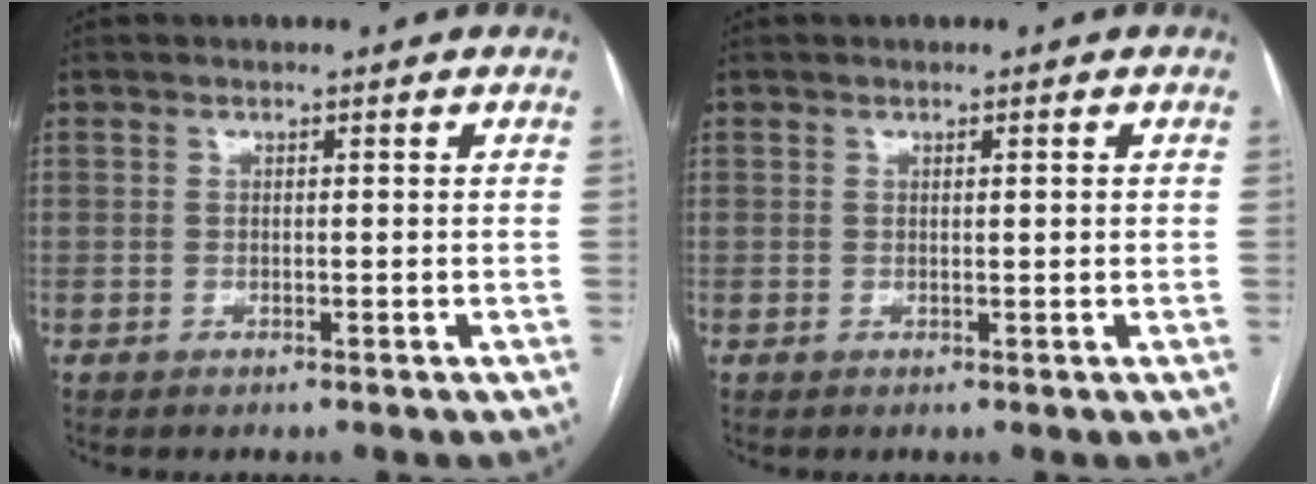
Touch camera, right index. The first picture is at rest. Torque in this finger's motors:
{"motor_torque": [-0.13, 0.13, -0.03, 0.00]}